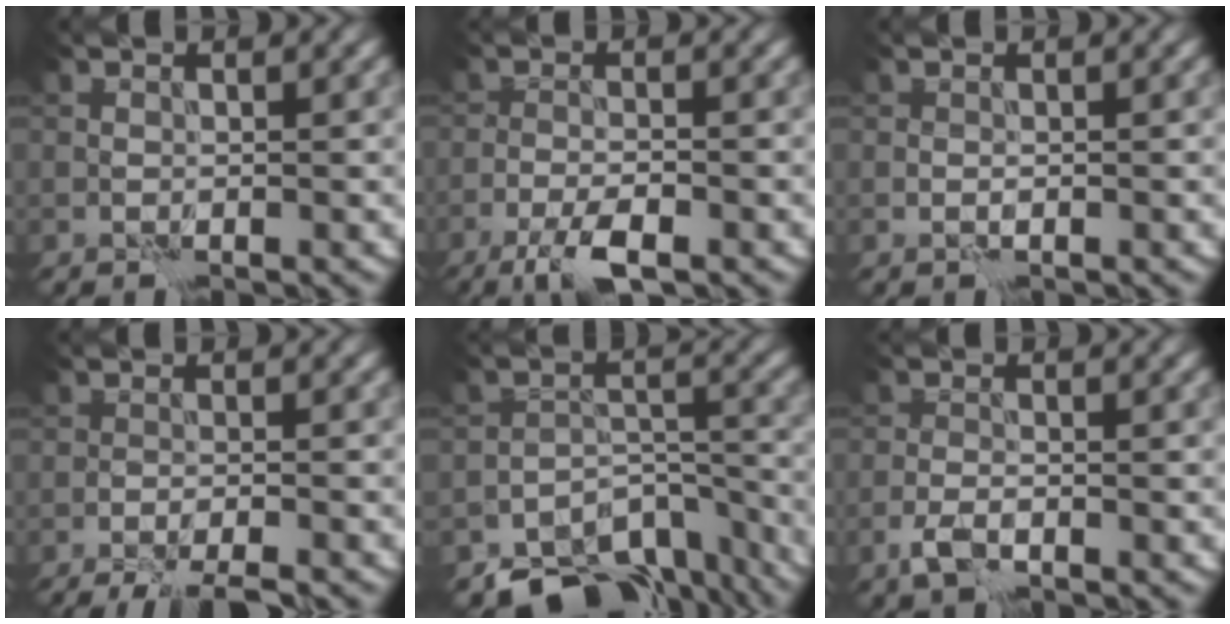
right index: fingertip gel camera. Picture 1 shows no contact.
{"total": 3.6, "force": [-2.5, 0.7, 2.5], "torque": [-0.049, -0.002, -0.048]}
{"total": 0.0}
{"total": 5.4, "force": [-4.8, 0.8, 2.4], "torque": [-0.034, -0.009, -0.066]}
{"total": 10.4, "force": [-9.0, 4.5, 2.8], "torque": [-0.027, -0.008, -0.119]}
{"total": 1.7, "force": [-1.2, 0.6, 1.0], "torque": [-0.023, -0.001, -0.028]}